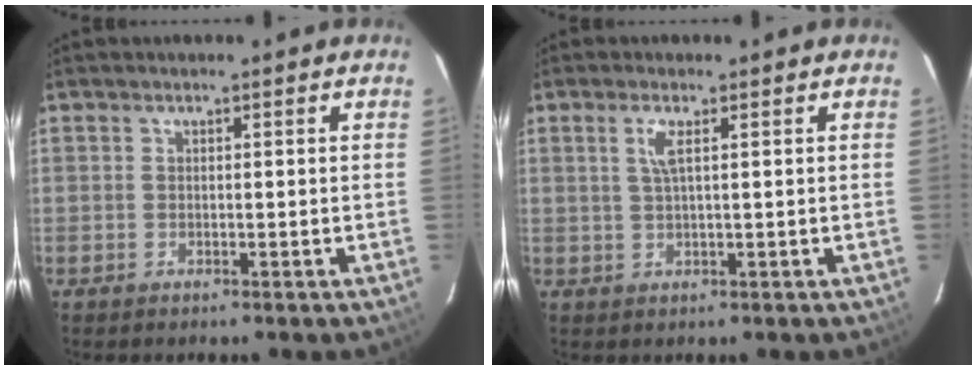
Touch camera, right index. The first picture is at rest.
{"total": 2.5, "force": [0.9, 0.1, 2.3], "torque": [-0.048, 0.001, 0.017]}